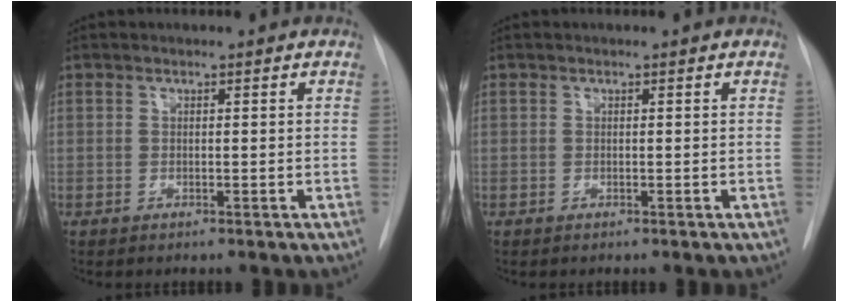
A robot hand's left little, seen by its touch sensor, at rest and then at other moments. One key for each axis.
{"total": 0.0}